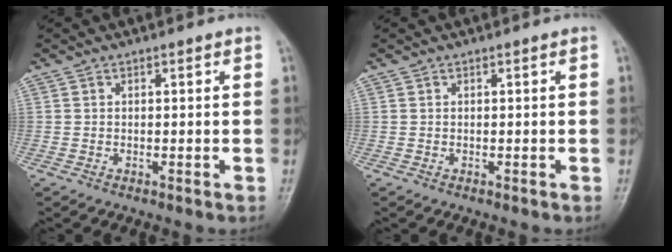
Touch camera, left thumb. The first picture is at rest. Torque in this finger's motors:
{"motor_torque": [0.00, 0.00, 0.01, 0.00, 0.00]}